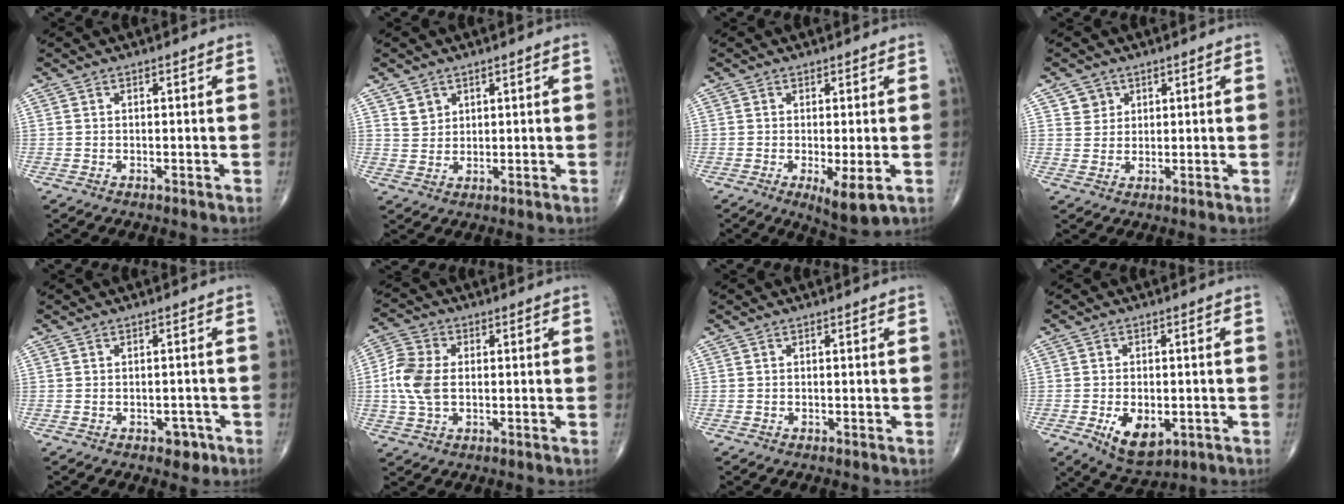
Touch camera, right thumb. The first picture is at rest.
{"total": 2.9, "force": [1.8, 2.2, 0.5], "torque": [0.009, -0.015, 0.035]}
{"total": 5.8, "force": [-1.6, 1.6, 5.3], "torque": [-0.088, -0.020, -0.022]}
{"total": 3.2, "force": [1.7, 2.7, 0.2], "torque": [0.018, -0.009, 0.025]}
{"total": 2.7, "force": [-1.5, 1.7, 1.5], "torque": [-0.007, 0.010, -0.015]}
{"total": 8.4, "force": [-0.1, 5.5, 6.3], "torque": [-0.139, 0.013, -0.006]}
{"total": 0.0}
{"total": 8.3, "force": [-2.5, 4.7, 6.3], "torque": [-0.090, -0.004, -0.029]}